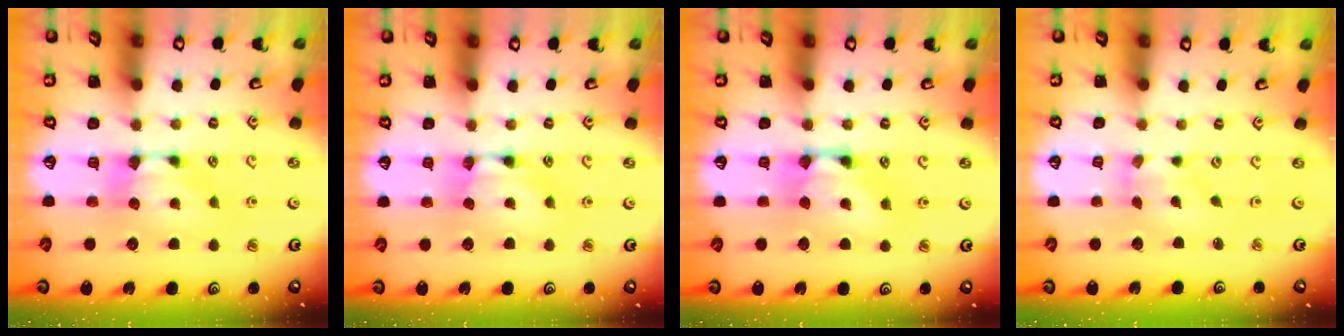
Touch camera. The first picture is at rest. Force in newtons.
{"total": 1.6, "press": 1.6, "slide": 0.1}
{"total": 2.6, "press": 2.6, "slide": 0.2}
{"total": 1.7, "press": 1.3, "slide": 1.1}